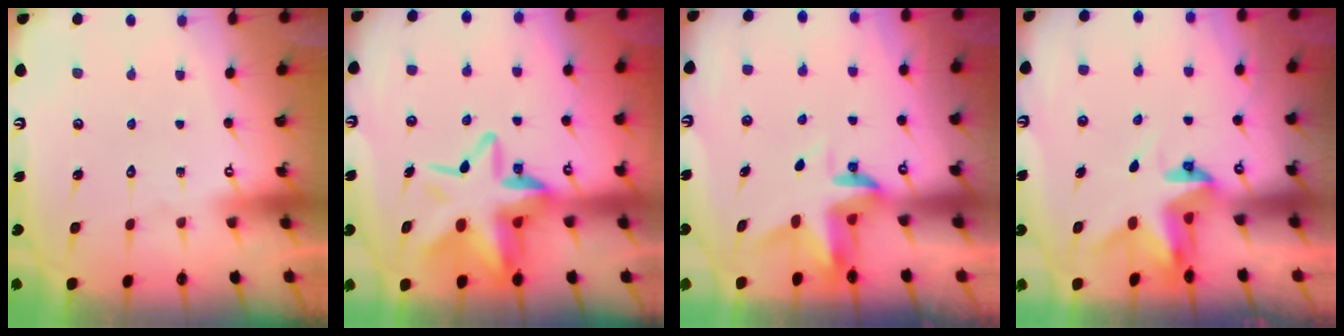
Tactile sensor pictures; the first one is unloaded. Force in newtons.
{"total": 15.4, "press": 15.1, "slide": 2.8}
{"total": 3.2, "press": 3.1, "slide": 0.5}
{"total": 3.8, "press": 3.8, "slide": 0.3}